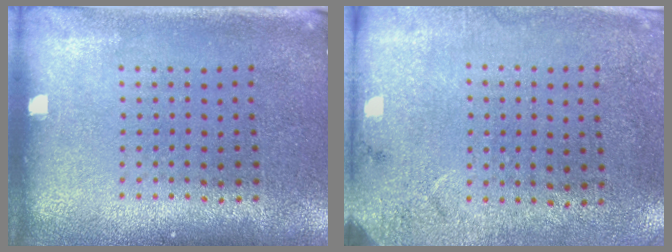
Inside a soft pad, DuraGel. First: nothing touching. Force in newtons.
{"total": 2.6, "press": 2.1, "slide": 1.6}